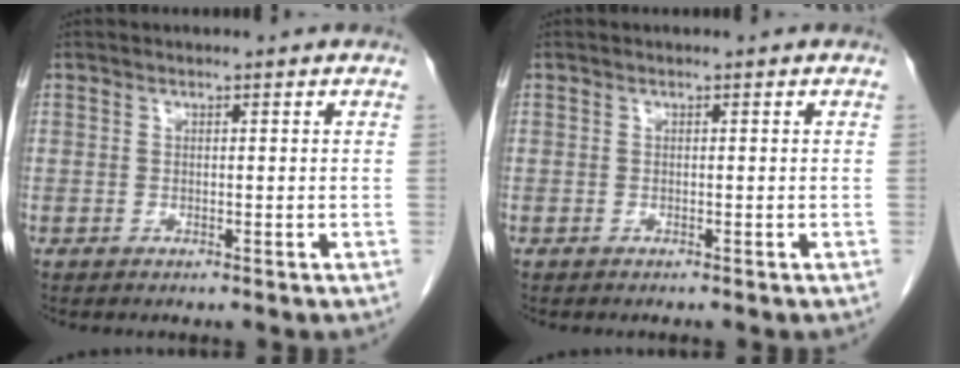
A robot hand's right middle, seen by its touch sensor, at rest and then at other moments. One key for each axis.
{"total": 0.0}